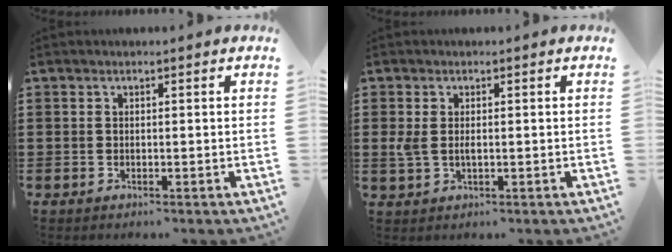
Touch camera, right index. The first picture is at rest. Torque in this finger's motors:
{"motor_torque": [1.43, 0.71, 0.08, 0.08]}